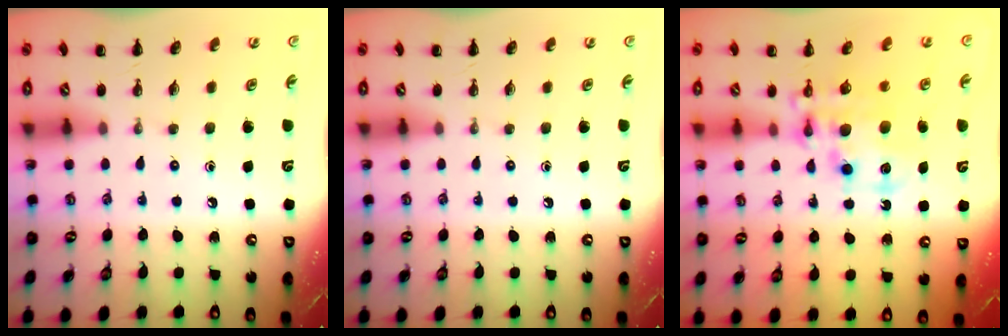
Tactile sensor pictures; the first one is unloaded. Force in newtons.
{"total": 0.0}
{"total": 11.4, "press": 11.0, "slide": 3.1}